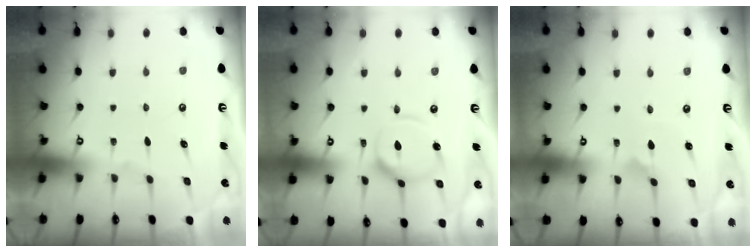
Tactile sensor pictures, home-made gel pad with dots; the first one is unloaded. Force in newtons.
{"total": 11.7, "press": 11.7, "slide": 1.3}
{"total": 2.3, "press": 2.3, "slide": 0.2}